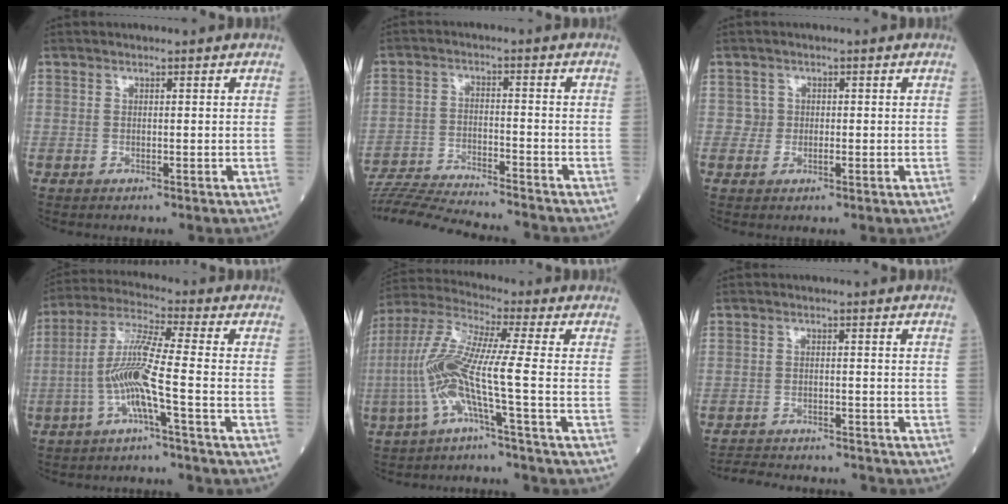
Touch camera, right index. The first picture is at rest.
{"total": 16.7, "force": [-15.6, 0.1, 5.8], "torque": [-0.104, -0.018, -0.249]}
{"total": 1.5, "force": [0.0, 1.5, 0.1], "torque": [0.003, 0.005, -0.001]}
{"total": 8.8, "force": [-2.6, -0.5, 8.3], "torque": [-0.173, 0.010, -0.056]}
{"total": 10.5, "force": [-3.0, -0.4, 10.0], "torque": [-0.231, 0.014, -0.070]}
{"total": 10.3, "force": [-9.9, 1.8, 2.5], "torque": [-0.049, 0.007, -0.137]}